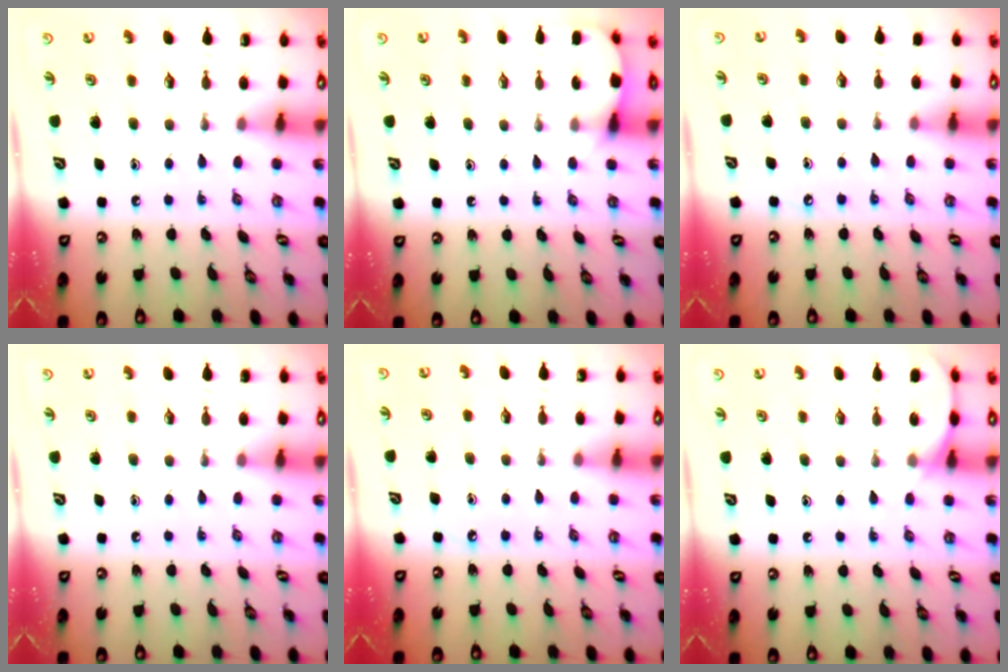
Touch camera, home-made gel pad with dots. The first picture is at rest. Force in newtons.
{"total": 3.8, "press": 3.8, "slide": 0.4}
{"total": 3.2, "press": 3.2, "slide": 0.4}
{"total": 0.0}
{"total": 3.1, "press": 3.1, "slide": 0.4}
{"total": 5.4, "press": 5.4, "slide": 0.7}